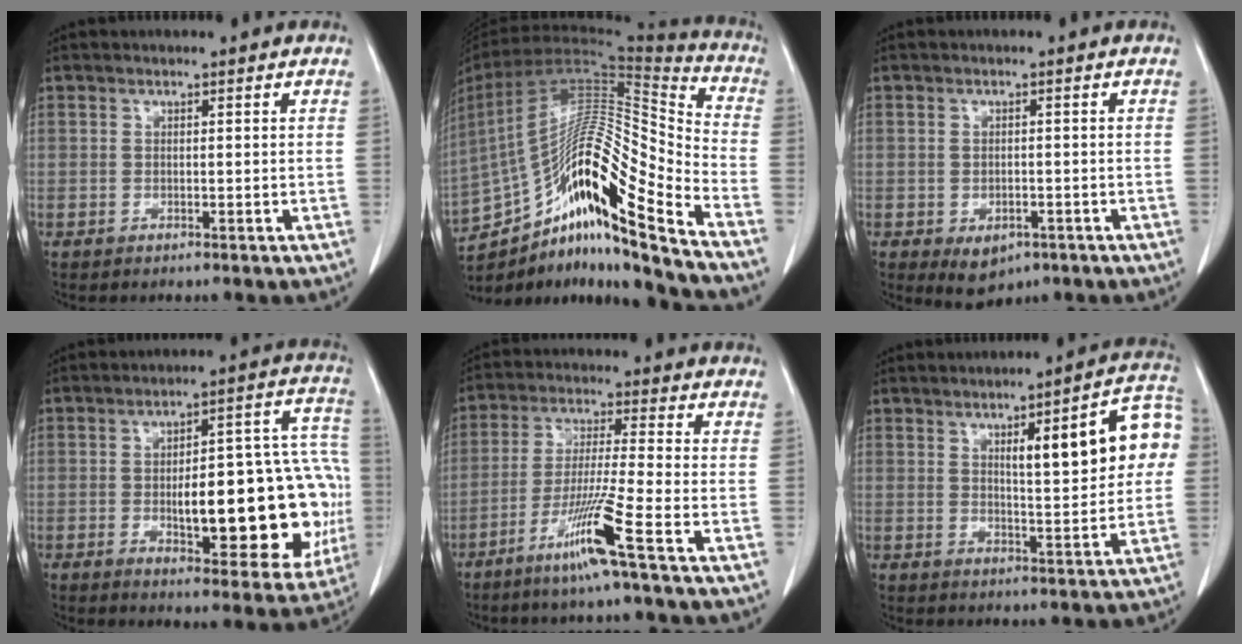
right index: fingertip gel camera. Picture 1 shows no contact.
{"total": 25.9, "force": [-16.0, 2.9, 20.1], "torque": [-0.358, 0.013, -0.283]}
{"total": 4.3, "force": [-2.2, 2.8, 2.5], "torque": [-0.036, -0.003, -0.018]}
{"total": 23.3, "force": [-3.4, 7.6, 21.8], "torque": [-0.217, 0.037, -0.023]}
{"total": 9.6, "force": [-5.3, -1.8, 7.8], "torque": [-0.147, -0.026, -0.108]}
{"total": 13.3, "force": [3.0, 2.3, 12.8], "torque": [-0.167, 0.026, 0.039]}